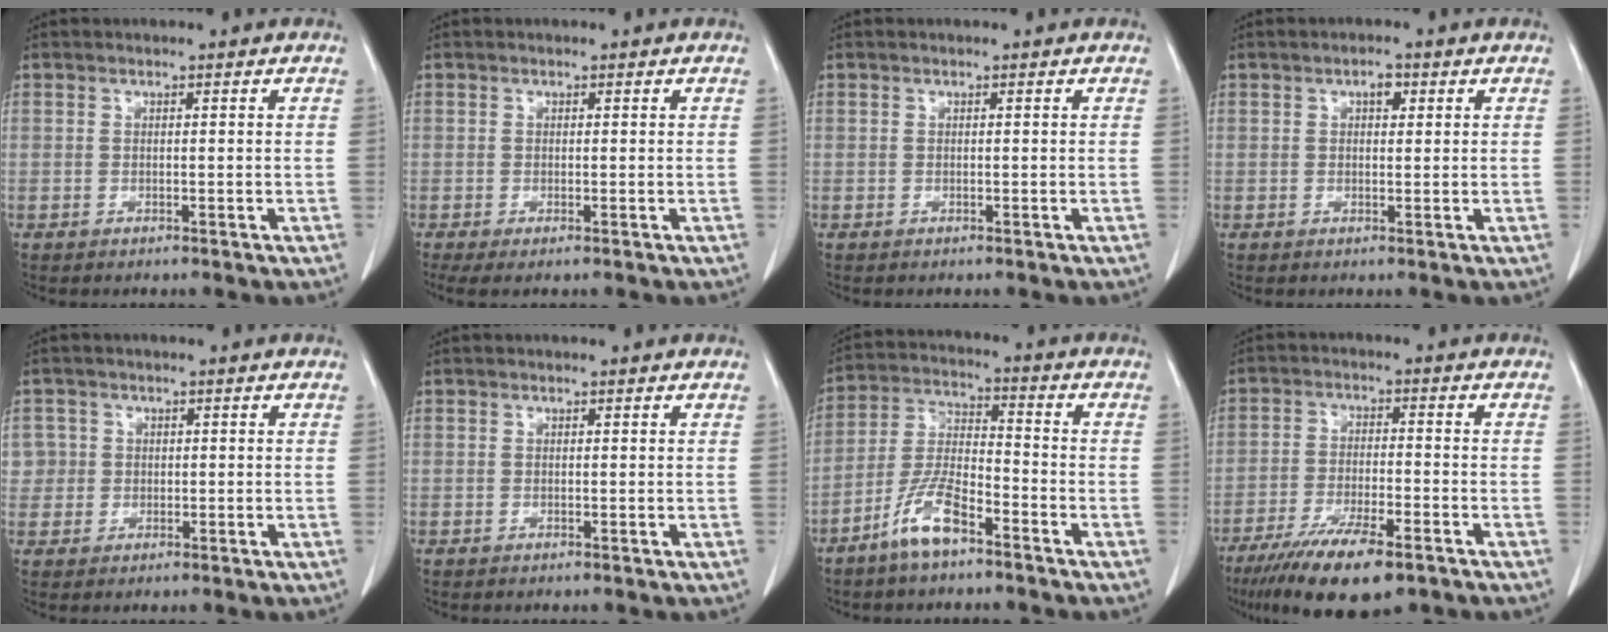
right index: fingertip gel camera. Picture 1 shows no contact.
{"total": 1.9, "force": [-1.0, 0.4, 1.5], "torque": [-0.025, -0.008, -0.017]}
{"total": 0.0}
{"total": 1.9, "force": [0.8, 1.0, 1.4], "torque": [-0.020, 0.004, 0.010]}
{"total": 3.2, "force": [0.5, 3.1, -0.2], "torque": [0.024, 0.007, 0.008]}
{"total": 0.0}
{"total": 8.6, "force": [-5.7, 2.0, 6.1], "torque": [-0.135, -0.005, -0.114]}
{"total": 12.2, "force": [-8.2, 2.6, 8.6], "torque": [-0.145, -0.025, -0.133]}